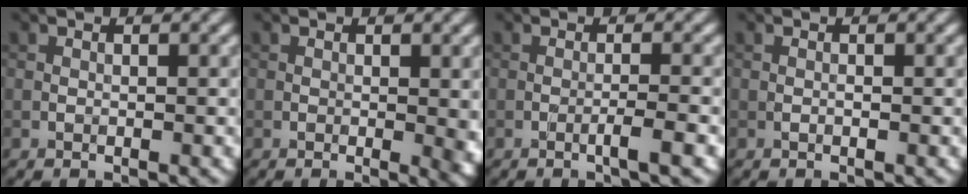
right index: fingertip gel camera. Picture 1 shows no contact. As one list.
[{"total": 2.0, "force": [0.2, 0.6, 1.9], "torque": [-0.021, -0.004, 0.007]}, {"total": 1.7, "force": [-0.8, 0.1, 1.6], "torque": [-0.020, 0.006, -0.017]}, {"total": 0.0}]